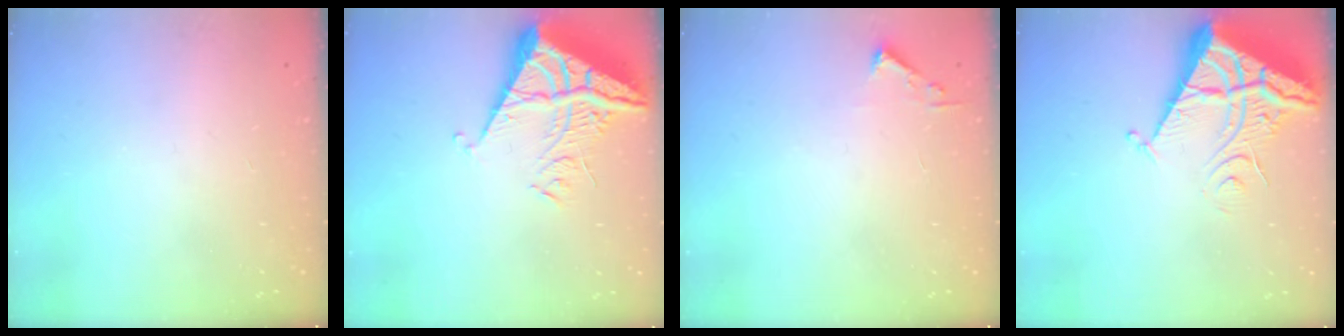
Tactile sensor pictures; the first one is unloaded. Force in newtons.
{"total": 8.8, "press": 8.7, "slide": 0.8}
{"total": 2.4, "press": 2.4, "slide": 0.3}
{"total": 9.6, "press": 9.5, "slide": 1.1}